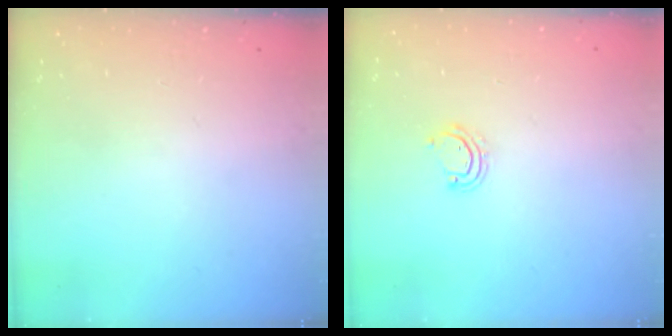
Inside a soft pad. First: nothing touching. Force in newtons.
{"total": 2.7, "press": 2.7, "slide": 0.2}